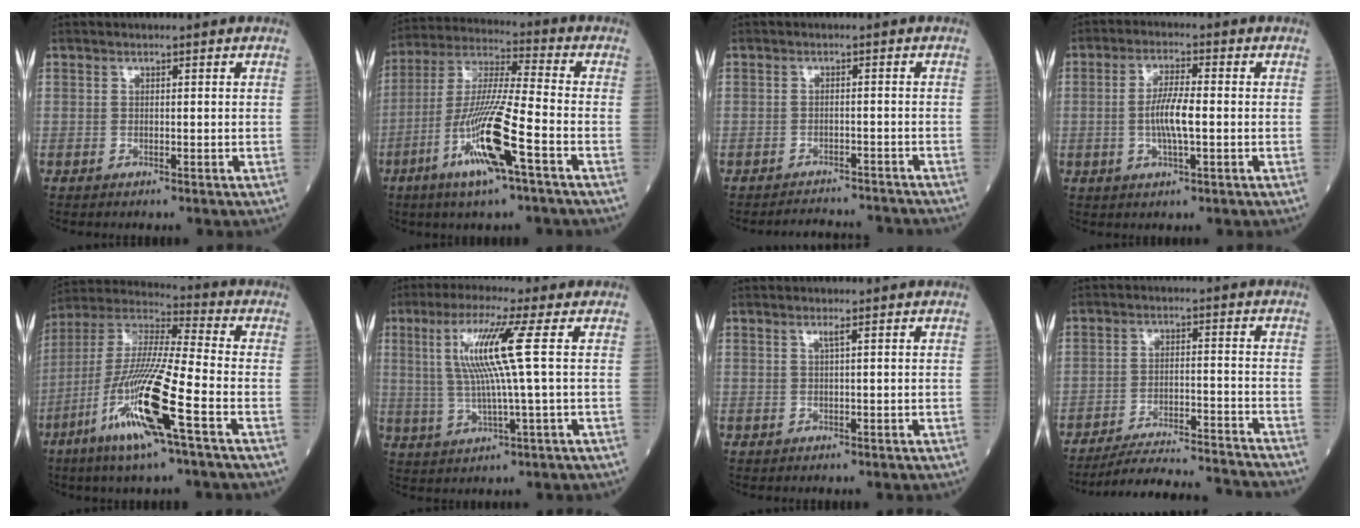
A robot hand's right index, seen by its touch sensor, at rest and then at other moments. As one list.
[{"total": 14.7, "force": [-6.1, 0.4, 13.4], "torque": [-0.273, -0.014, -0.117]}, {"total": 7.5, "force": [-7.4, 0.7, 0.8], "torque": [-0.004, 0.003, -0.092]}, {"total": 6.0, "force": [-0.6, 0.9, 5.9], "torque": [-0.119, 0.001, -0.015]}, {"total": 17.4, "force": [-7.3, 0.5, 15.8], "torque": [-0.334, -0.026, -0.144]}, {"total": 9.9, "force": [2.2, -1.3, 9.5], "torque": [-0.191, 0.006, 0.044]}, {"total": 0.8, "force": [0.4, -0.3, 0.7], "torque": [-0.021, -0.003, 0.010]}, {"total": 16.3, "force": [-15.7, -0.1, 4.5], "torque": [-0.069, -0.013, -0.226]}]